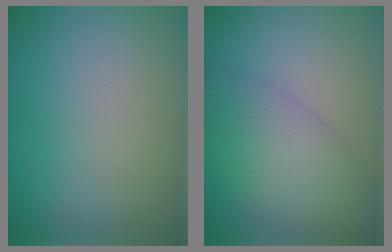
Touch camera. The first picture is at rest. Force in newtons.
{"total": 5.3, "press": 5.3, "slide": 0.2}